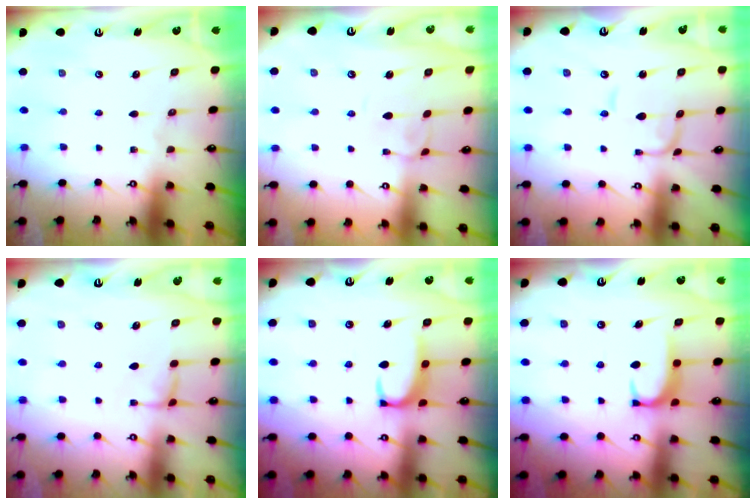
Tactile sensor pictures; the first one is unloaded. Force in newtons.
{"total": 1.7, "press": 1.7, "slide": 0.4}
{"total": 1.7, "press": 1.7, "slide": 0.2}
{"total": 1.2, "press": 0.9, "slide": 0.7}
{"total": 2.2, "press": 2.1, "slide": 0.6}
{"total": 1.6, "press": 1.5, "slide": 0.5}